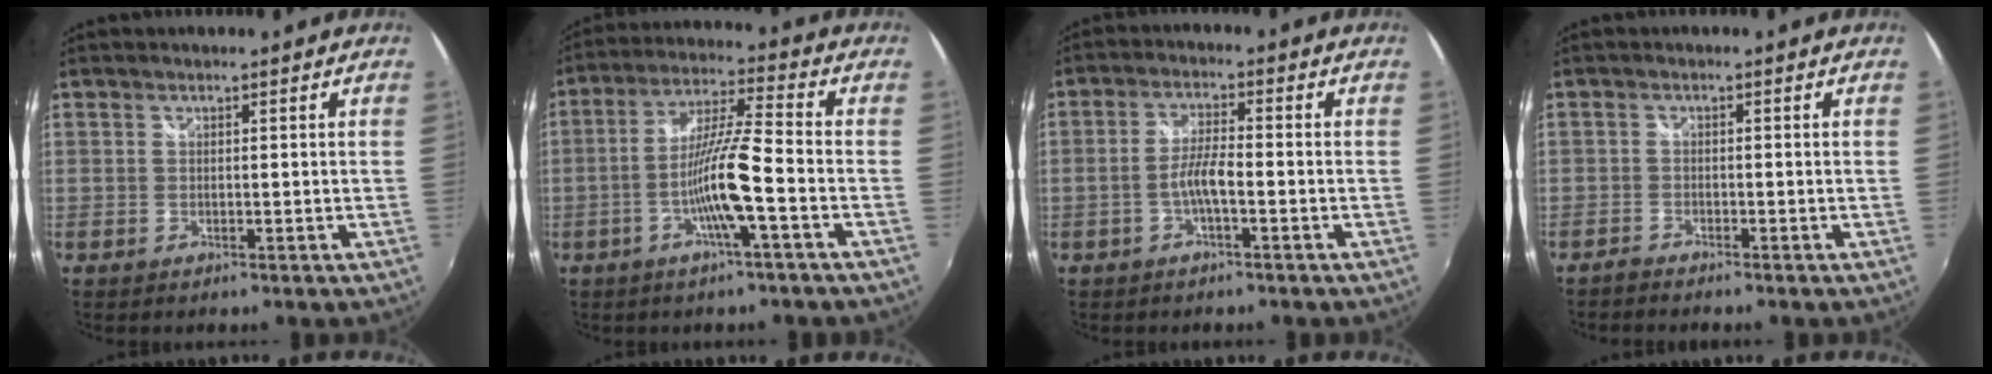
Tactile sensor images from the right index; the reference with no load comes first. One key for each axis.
{"total": 10.4, "fx": -4.0, "fy": -0.2, "fz": 9.5, "tx": -0.188, "ty": 0.001, "tz": -0.077}
{"total": 4.1, "fx": -1.7, "fy": 0.5, "fz": 3.7, "tx": -0.078, "ty": 0.007, "tz": -0.033}
{"total": 2.2, "fx": -1.2, "fy": -1.7, "fz": -0.7, "tx": 0.007, "ty": -0.011, "tz": -0.025}